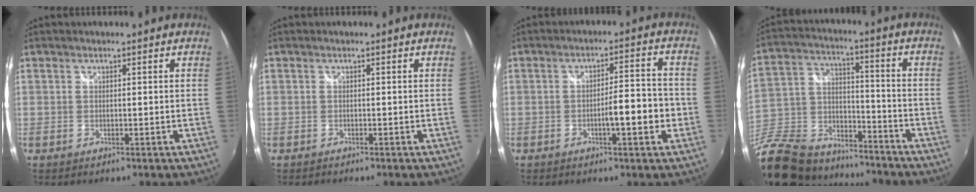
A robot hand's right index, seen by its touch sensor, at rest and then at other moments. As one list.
[{"total": 0.9, "force": [-0.8, 0.3, 0.0], "torque": [-0.002, -0.006, -0.014]}, {"total": 7.0, "force": [-2.2, 1.2, 6.5], "torque": [-0.106, 0.005, -0.026]}, {"total": 29.2, "force": [-19.5, 16.3, 14.4], "torque": [-0.374, 0.008, -0.303]}]